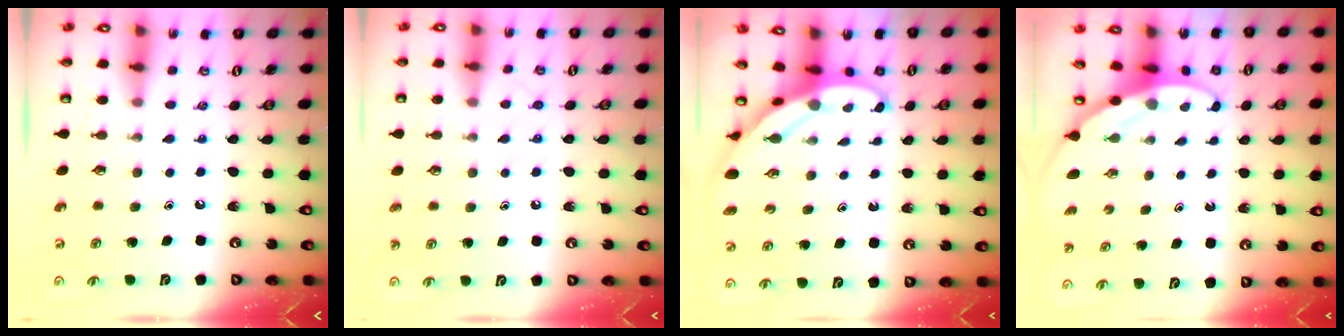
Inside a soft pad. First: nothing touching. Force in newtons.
{"total": 5.8, "press": 5.8, "slide": 0.6}
{"total": 3.6, "press": 3.6, "slide": 0.1}
{"total": 3.3, "press": 3.3, "slide": 0.1}